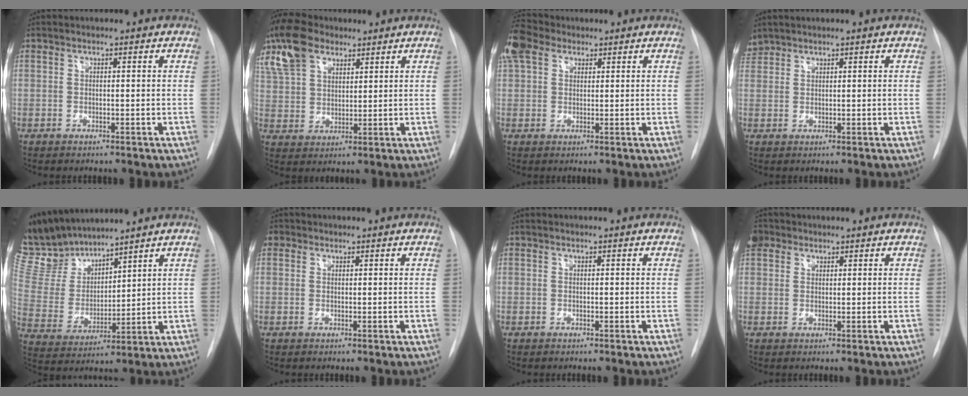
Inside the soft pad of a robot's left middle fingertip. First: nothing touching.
{"total": 11.1, "force": [7.8, 6.0, 5.1], "torque": [-0.127, 0.022, 0.155]}
{"total": 4.7, "force": [3.2, 3.0, 1.7], "torque": [-0.057, 0.024, 0.070]}
{"total": 2.0, "force": [1.9, 0.6, -0.2], "torque": [-0.002, 0.014, 0.040]}
{"total": 11.7, "force": [11.2, 2.2, 2.6], "torque": [-0.067, -0.003, 0.237]}
{"total": 1.2, "force": [0.6, 1.1, 0.2], "torque": [0.006, 0.006, 0.004]}
{"total": 0.0}
{"total": 3.2, "force": [2.1, 2.5, 0.2], "torque": [-0.009, 0.010, 0.044]}